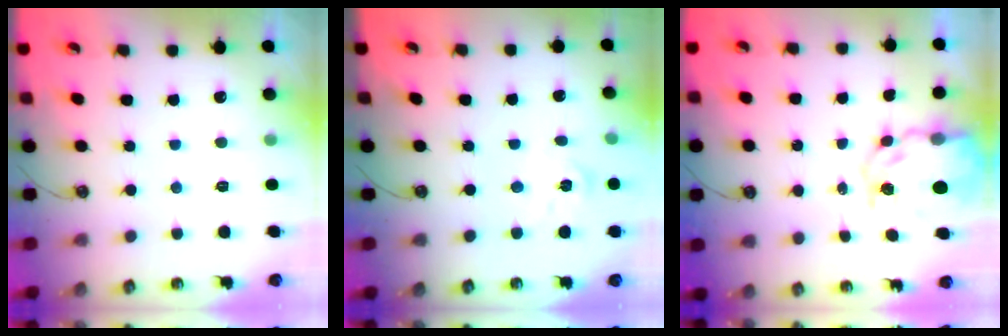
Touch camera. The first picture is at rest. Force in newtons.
{"total": 3.4, "press": 3.4, "slide": 0.1}
{"total": 9.9, "press": 9.8, "slide": 0.8}